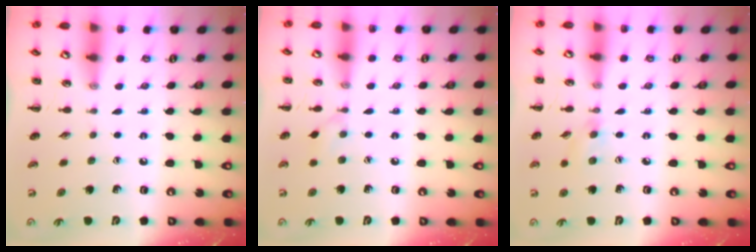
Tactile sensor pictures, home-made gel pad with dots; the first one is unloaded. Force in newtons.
{"total": 4.2, "press": 3.9, "slide": 1.5}
{"total": 4.0, "press": 3.7, "slide": 1.6}